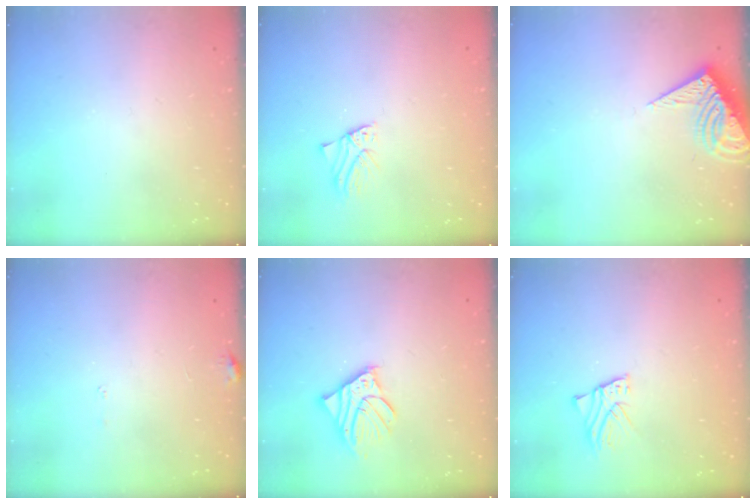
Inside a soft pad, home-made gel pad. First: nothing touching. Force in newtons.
{"total": 1.2, "press": 1.2, "slide": 0.1}
{"total": 8.1, "press": 8.0, "slide": 0.8}
{"total": 6.1, "press": 6.1, "slide": 0.5}
{"total": 8.9, "press": 8.8, "slide": 1.5}
{"total": 2.2, "press": 2.2, "slide": 0.1}